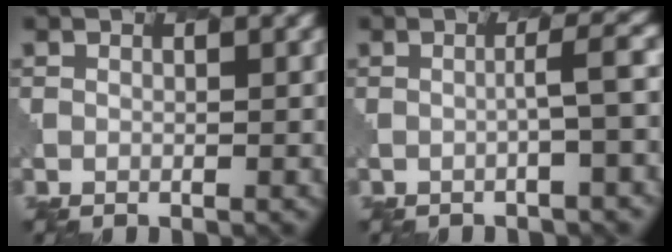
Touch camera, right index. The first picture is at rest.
{"total": 2.4, "force": [-0.7, 0.2, 2.3], "torque": [-0.022, 0.018, -0.020]}